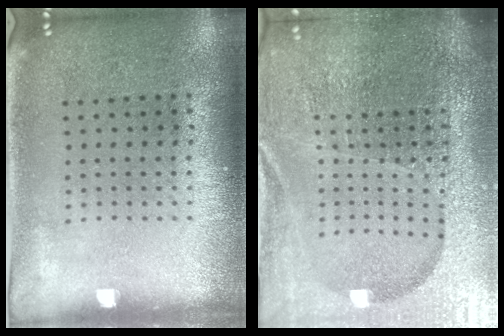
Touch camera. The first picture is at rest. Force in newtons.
{"total": 6.3, "press": 5.5, "slide": 3.0}